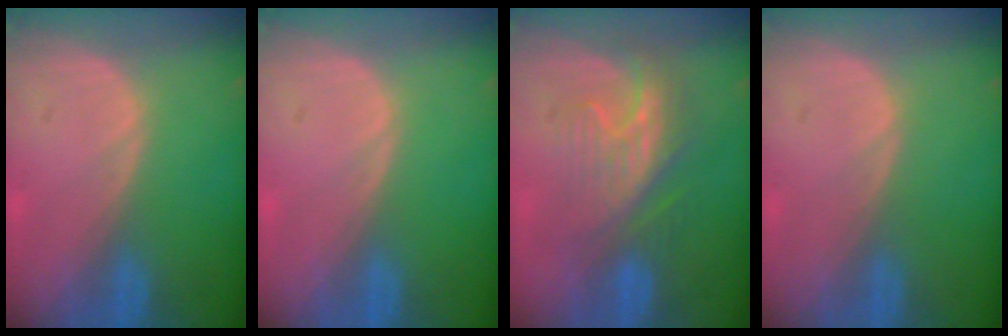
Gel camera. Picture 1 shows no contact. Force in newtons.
{"total": 0.0}
{"total": 8.6, "press": 7.5, "slide": 4.3}
{"total": 0.0}